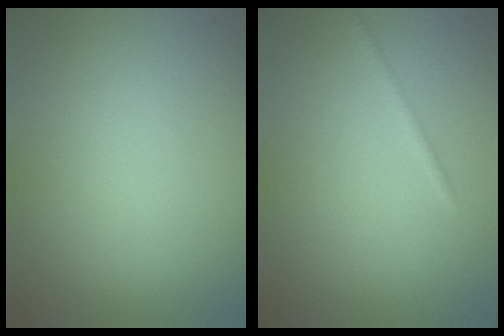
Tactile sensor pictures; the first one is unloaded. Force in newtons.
{"total": 0.8, "press": 0.8, "slide": 0.0}